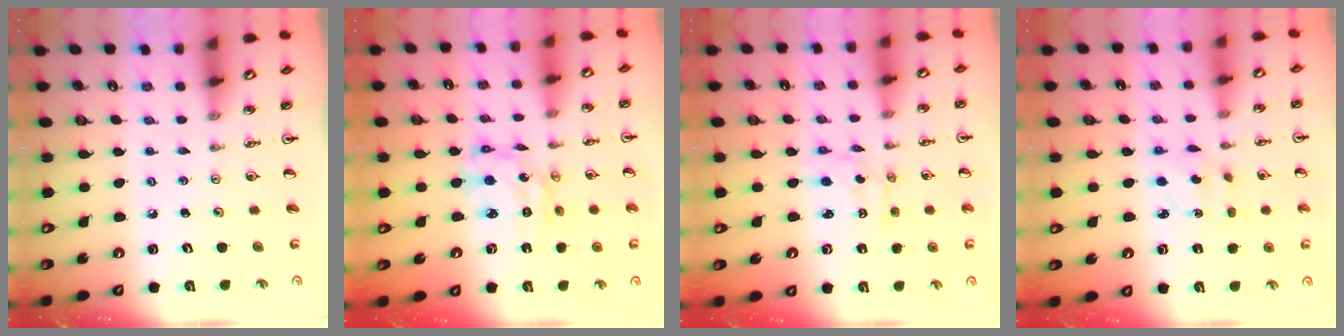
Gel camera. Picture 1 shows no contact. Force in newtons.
{"total": 9.4, "press": 9.4, "slide": 0.9}
{"total": 1.7, "press": 1.7, "slide": 0.0}
{"total": 4.0, "press": 3.9, "slide": 0.7}